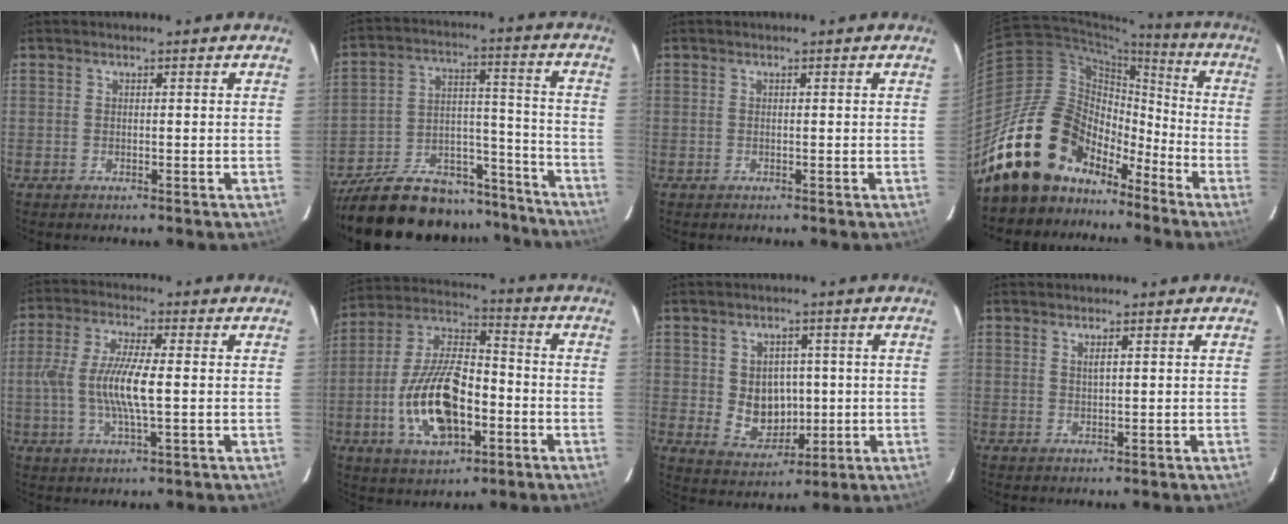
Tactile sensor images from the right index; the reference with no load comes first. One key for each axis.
{"total": 26.4, "fx": -22.6, "fy": 9.7, "fz": 9.7, "tx": -0.192, "ty": 0.034, "tz": -0.313}
{"total": 0.0}
{"total": 20.3, "fx": -14.1, "fy": 12.3, "fz": 8.0, "tx": -0.161, "ty": 0.037, "tz": -0.231}
{"total": 10.2, "fx": -0.7, "fy": 2.2, "fz": 9.9, "tx": -0.198, "ty": -0.001, "tz": -0.015}
{"total": 17.5, "fx": -5.3, "fy": 8.8, "fz": 14.2, "tx": -0.292, "ty": 0.007, "tz": -0.088}
{"total": 8.1, "fx": -0.1, "fy": 6.8, "fz": 4.3, "tx": -0.087, "ty": 0.002, "tz": 0.018}
{"total": 1.2, "fx": 0.7, "fy": 0.2, "fz": 1.0, "tx": -0.017, "ty": 0.001, "tz": 0.012}